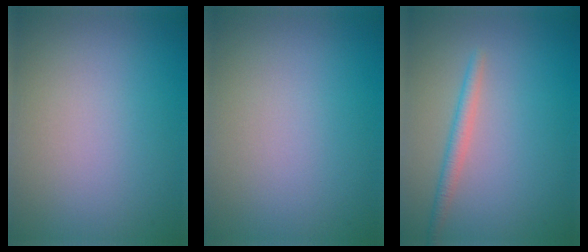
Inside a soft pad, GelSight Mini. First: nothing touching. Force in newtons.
{"total": 0.0}
{"total": 1.9, "press": 1.9, "slide": 0.0}